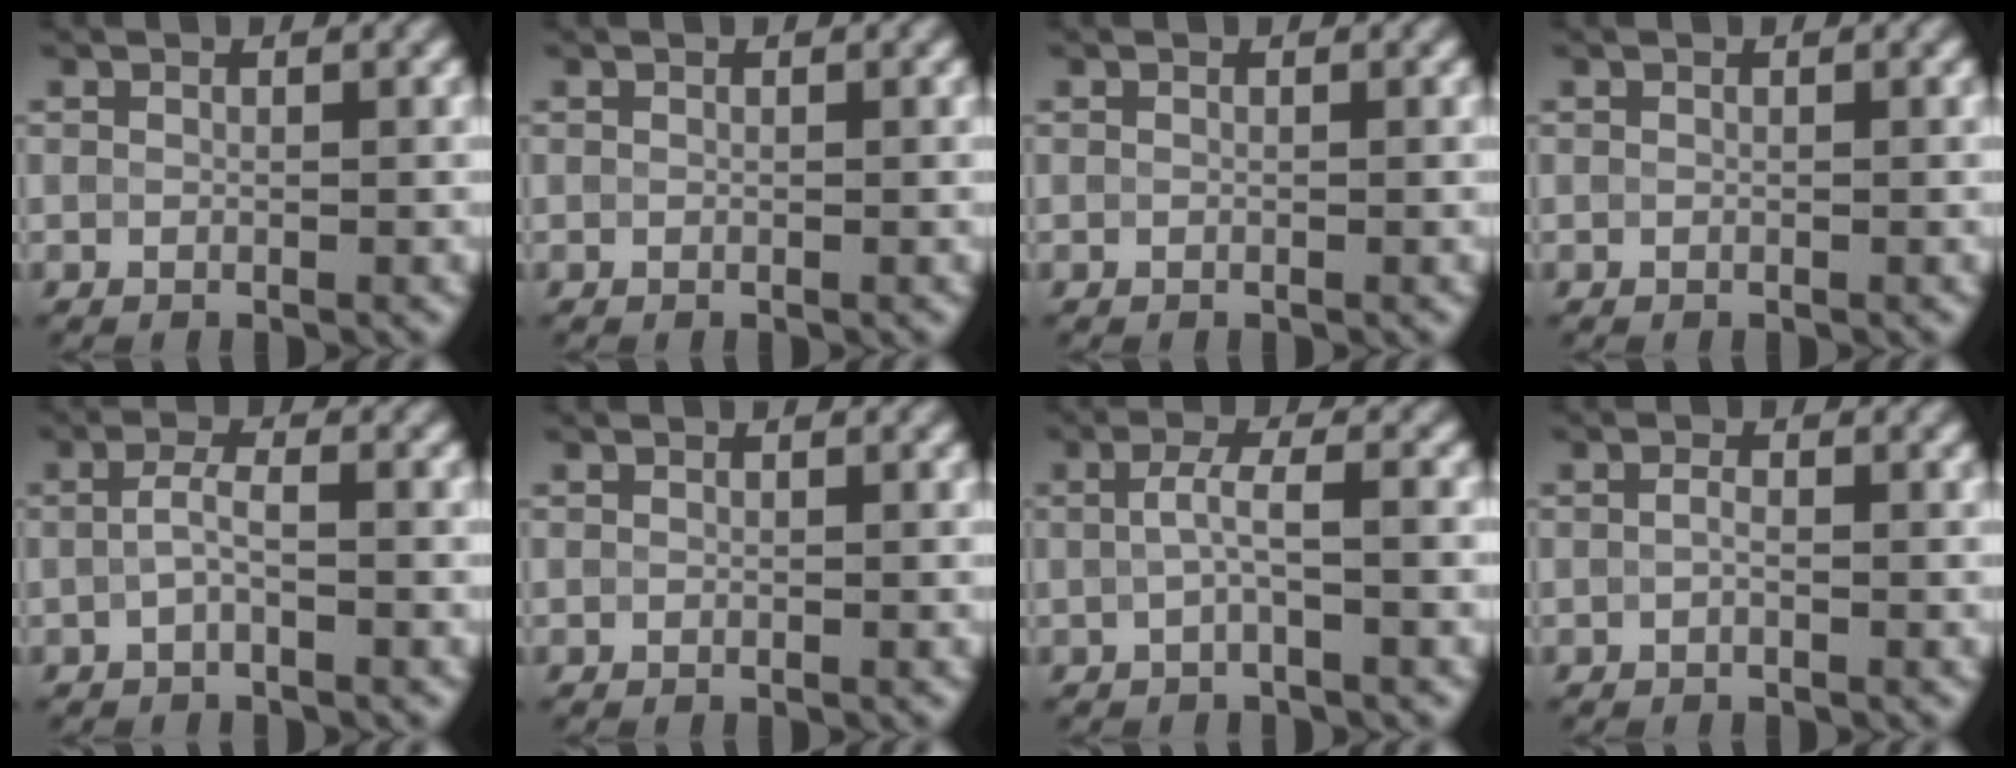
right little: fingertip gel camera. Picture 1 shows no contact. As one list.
[{"total": 0.0}, {"total": 0.0}, {"total": 0.0}, {"total": 1.8, "force": [-0.3, 0.4, 1.7], "torque": [-0.036, 0.003, -0.010]}, {"total": 0.0}, {"total": 2.3, "force": [-0.1, 0.4, 2.2], "torque": [-0.047, 0.001, -0.005]}, {"total": 0.6, "force": [-0.2, 0.2, 0.6], "torque": [-0.014, -0.001, -0.005]}]